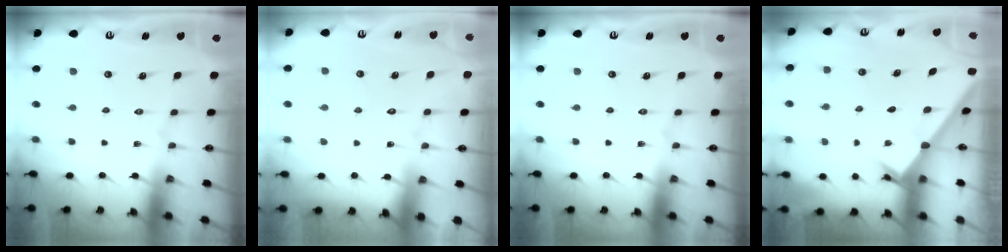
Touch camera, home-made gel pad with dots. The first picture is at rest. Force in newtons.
{"total": 5.0, "press": 5.0, "slide": 0.4}
{"total": 0.0}
{"total": 2.2, "press": 2.2, "slide": 0.1}